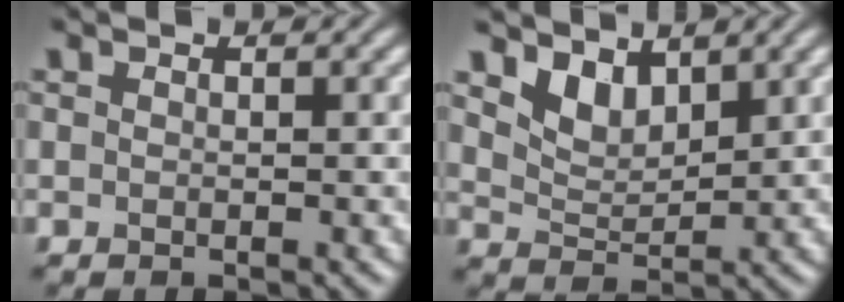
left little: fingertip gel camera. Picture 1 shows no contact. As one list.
[{"total": 3.0, "force": [2.2, 1.5, 1.3], "torque": [-0.035, -0.011, 0.042]}]